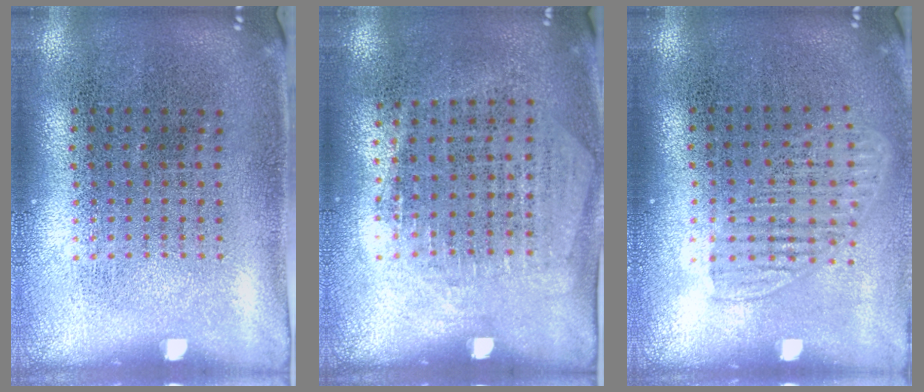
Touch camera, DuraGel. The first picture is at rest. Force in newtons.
{"total": 1.3, "press": 1.2, "slide": 0.6}
{"total": 1.3, "press": 1.1, "slide": 0.7}